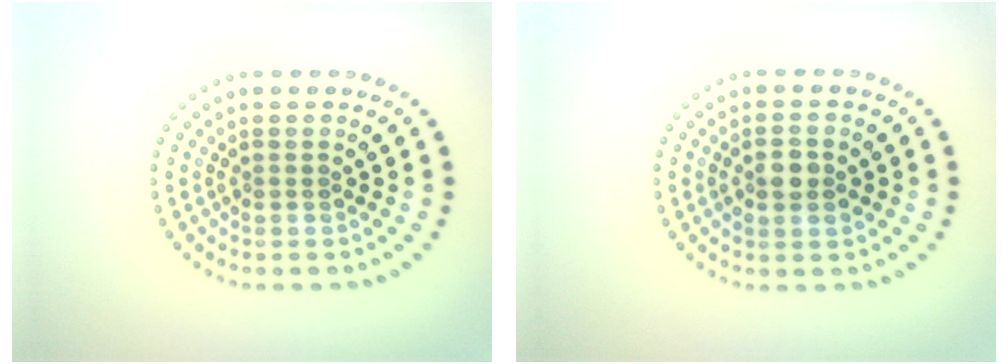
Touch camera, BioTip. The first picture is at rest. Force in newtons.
{"total": 2.5, "press": 2.5, "slide": 0.2}